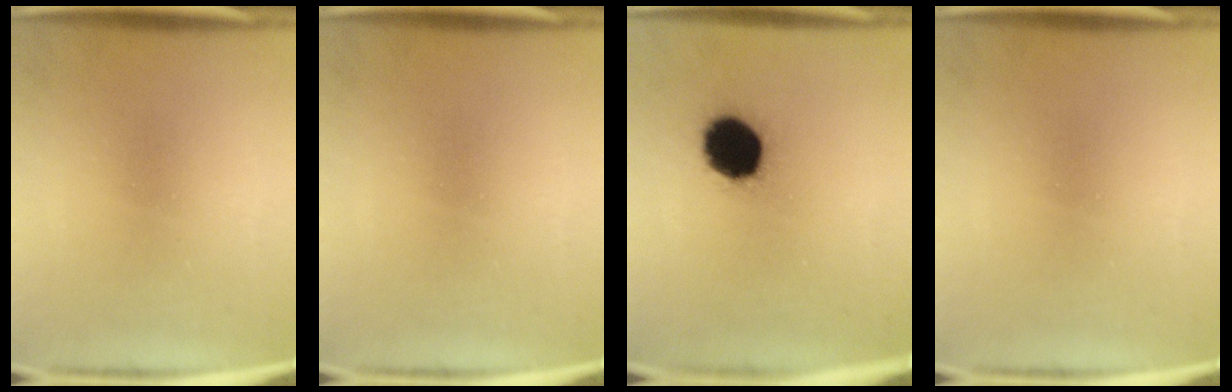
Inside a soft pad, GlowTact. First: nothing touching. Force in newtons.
{"total": 0.0}
{"total": 14.5}
{"total": 0.0}